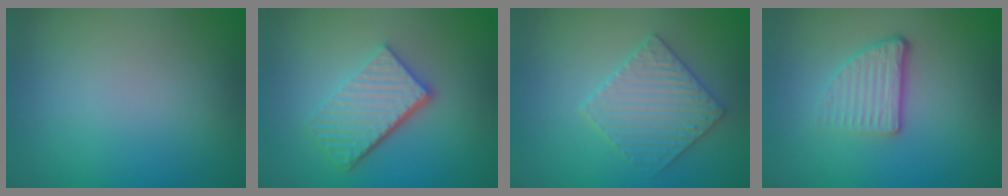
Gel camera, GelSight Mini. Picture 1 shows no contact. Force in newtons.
{"total": 4.9, "press": 3.6, "slide": 3.3}
{"total": 3.6, "press": 3.5, "slide": 1.1}
{"total": 3.8, "press": 2.4, "slide": 3.0}